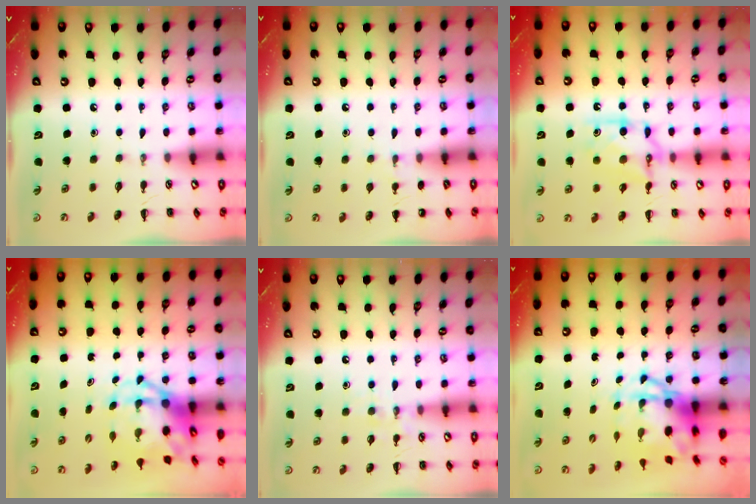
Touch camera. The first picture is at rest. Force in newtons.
{"total": 5.4, "press": 5.2, "slide": 1.6}
{"total": 10.7, "press": 10.7, "slide": 0.3}
{"total": 5.6, "press": 5.3, "slide": 1.7}
{"total": 7.1, "press": 7.0, "slide": 1.2}
{"total": 4.8, "press": 4.6, "slide": 1.4}